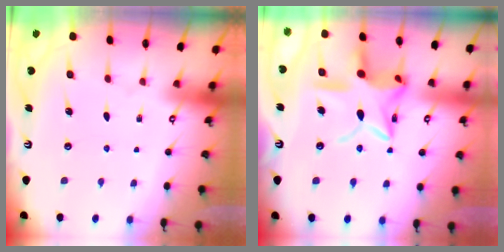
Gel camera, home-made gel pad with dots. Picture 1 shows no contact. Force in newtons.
{"total": 16.2, "press": 16.2, "slide": 1.2}